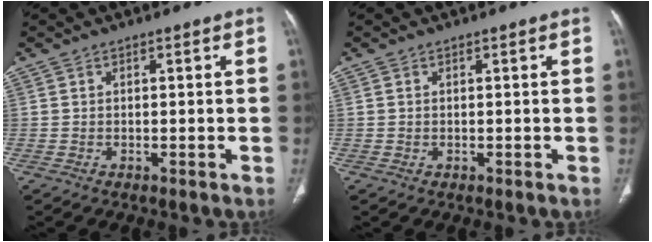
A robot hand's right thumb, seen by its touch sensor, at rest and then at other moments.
{"total": 0.0}